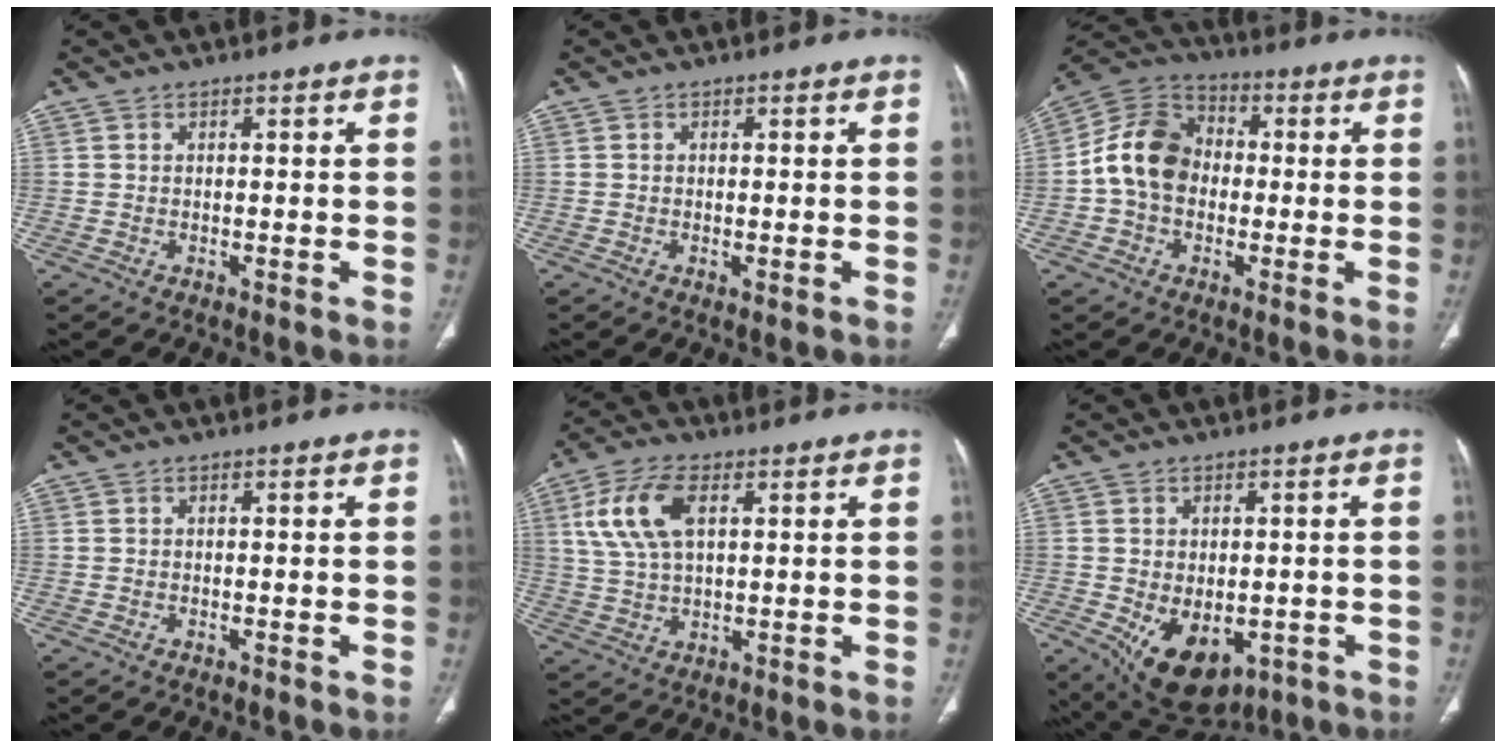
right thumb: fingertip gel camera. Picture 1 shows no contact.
{"total": 0.9, "force": [-0.3, 0.3, 0.8], "torque": [-0.017, -0.004, -0.003]}
{"total": 12.1, "force": [-0.8, 9.4, 7.5], "torque": [-0.127, 0.035, -0.029]}
{"total": 0.0}
{"total": 10.5, "force": [3.4, 5.3, 8.3], "torque": [-0.177, 0.004, 0.070]}
{"total": 12.1, "force": [-4.0, 7.6, 8.5], "torque": [-0.113, -0.004, -0.037]}